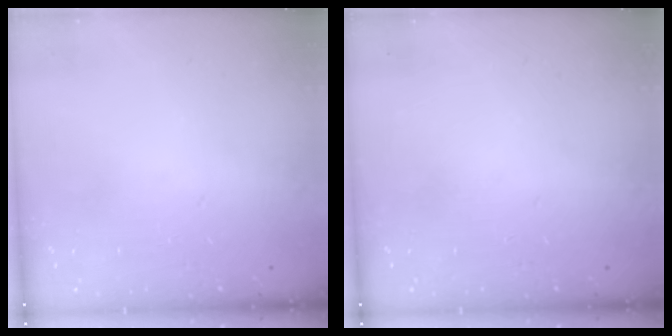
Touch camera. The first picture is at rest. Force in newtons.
{"total": 0.0}